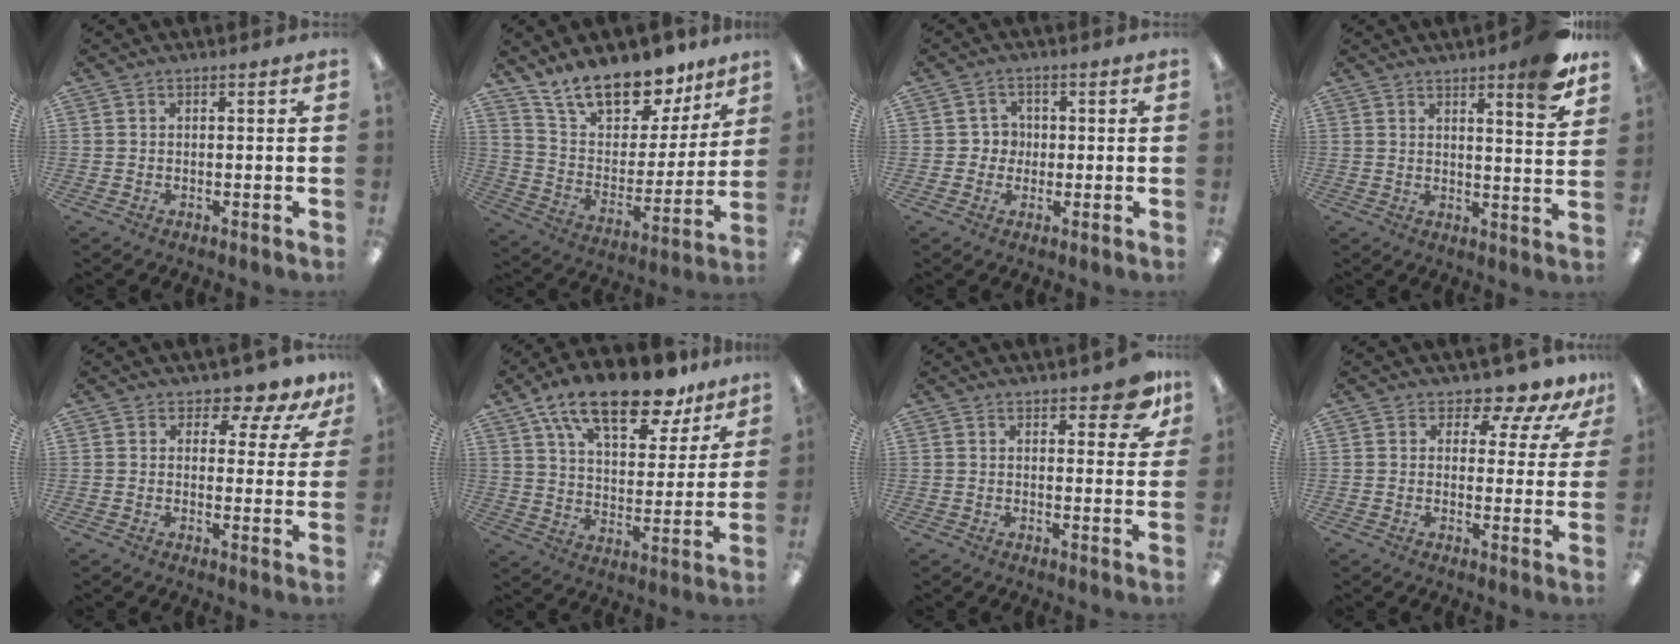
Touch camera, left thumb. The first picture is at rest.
{"total": 17.3, "force": [14.2, 7.4, 6.6], "torque": [-0.119, -0.100, 0.255]}
{"total": 3.8, "force": [-0.1, 3.7, 0.8], "torque": [-0.025, 0.012, -0.006]}
{"total": 8.5, "force": [6.2, 1.2, 5.8], "torque": [-0.069, -0.040, 0.096]}
{"total": 5.7, "force": [4.8, 2.3, 2.1], "torque": [-0.028, -0.034, 0.082]}
{"total": 18.6, "force": [13.3, 7.0, 11.0], "torque": [-0.182, -0.074, 0.226]}
{"total": 7.4, "force": [5.3, 2.6, 4.5], "torque": [-0.043, -0.029, 0.086]}
{"total": 7.3, "force": [6.3, 2.4, 2.7], "torque": [-0.038, -0.045, 0.111]}